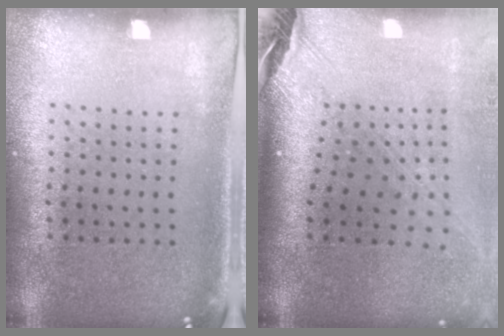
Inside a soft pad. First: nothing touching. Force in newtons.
{"total": 3.1, "press": 2.2, "slide": 2.2}